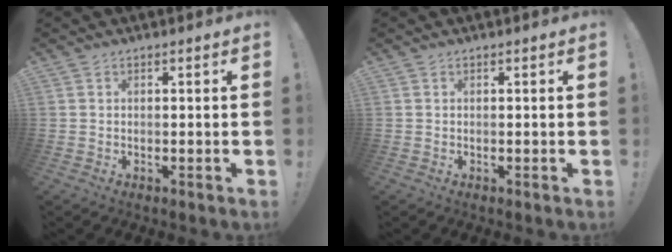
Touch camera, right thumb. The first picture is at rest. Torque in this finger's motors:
{"motor_torque": [-0.03, 0.03, 0.00, 0.00, 0.06]}